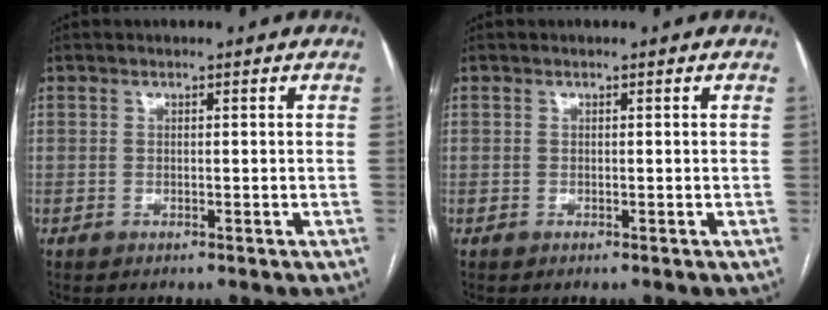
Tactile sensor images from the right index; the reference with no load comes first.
{"total": 0.0}